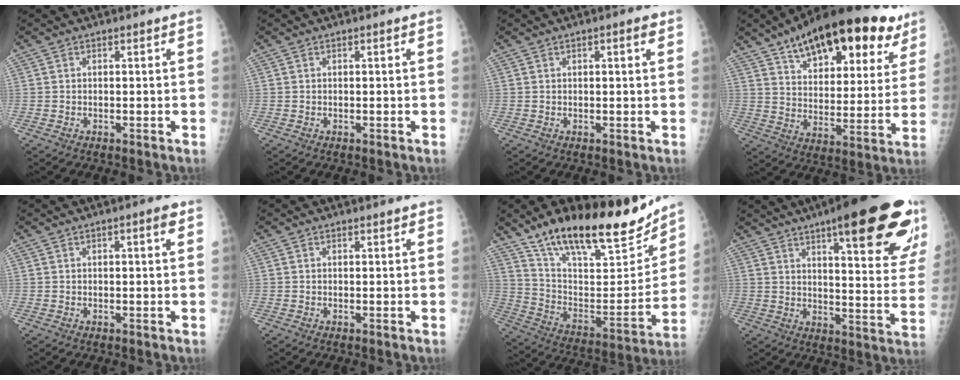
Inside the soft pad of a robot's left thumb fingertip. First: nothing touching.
{"total": 0.0}
{"total": 1.9, "force": [0.9, 0.5, 1.6], "torque": [-0.021, 0.001, 0.009]}
{"total": 27.0, "force": [16.6, 11.9, 17.6], "torque": [-0.233, -0.034, 0.245]}
{"total": 2.4, "force": [1.0, 0.5, 2.1], "torque": [-0.026, 0.001, 0.011]}
{"total": 0.7, "force": [0.6, 0.2, 0.3], "torque": [-0.005, -0.003, 0.009]}
{"total": 27.4, "force": [20.0, 9.6, 16.1], "torque": [-0.219, -0.069, 0.328]}
{"total": 27.8, "force": [16.4, 6.2, 21.5], "torque": [-0.239, -0.047, 0.218]}